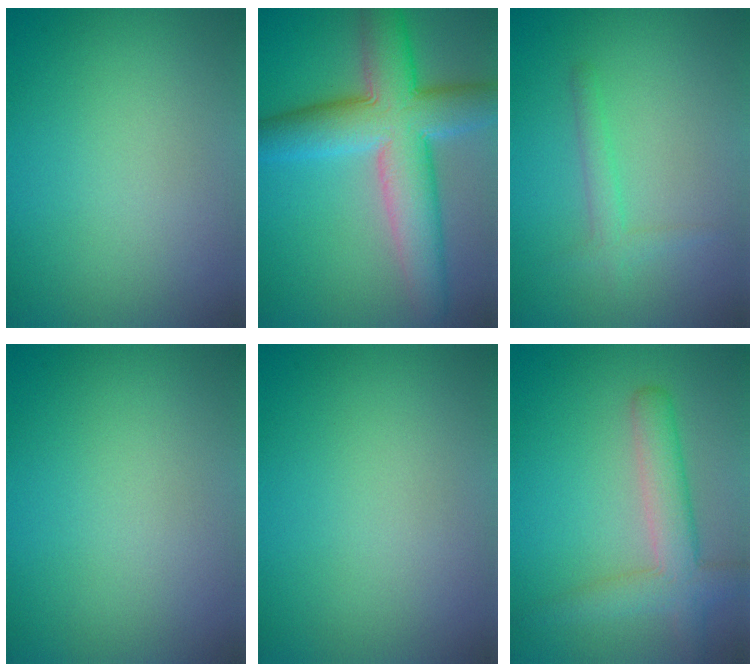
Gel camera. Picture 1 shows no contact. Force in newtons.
{"total": 9.9, "press": 9.9, "slide": 0.3}
{"total": 1.6, "press": 1.6, "slide": 0.1}
{"total": 0.0}
{"total": 0.0}
{"total": 4.4, "press": 4.4, "slide": 0.3}